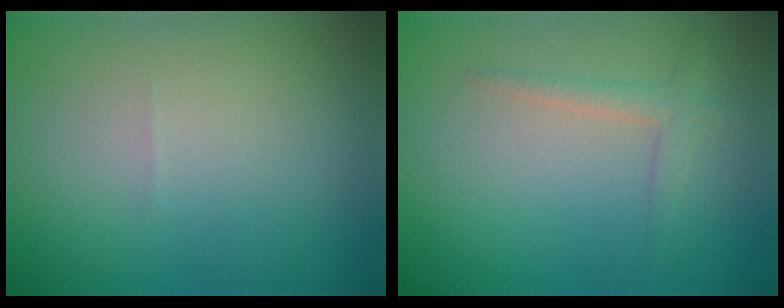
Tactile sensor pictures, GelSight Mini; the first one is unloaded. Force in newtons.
{"total": 1.6, "press": 1.5, "slide": 0.1}